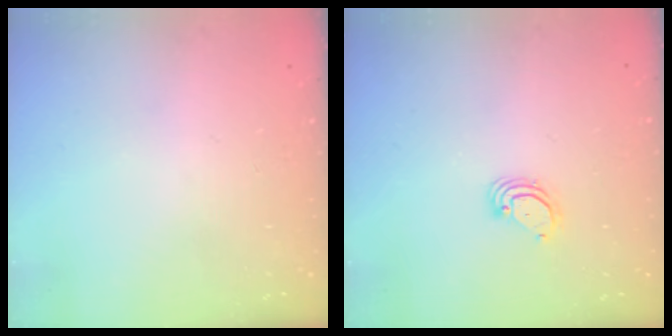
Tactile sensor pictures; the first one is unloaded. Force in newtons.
{"total": 3.7, "press": 3.7, "slide": 0.3}